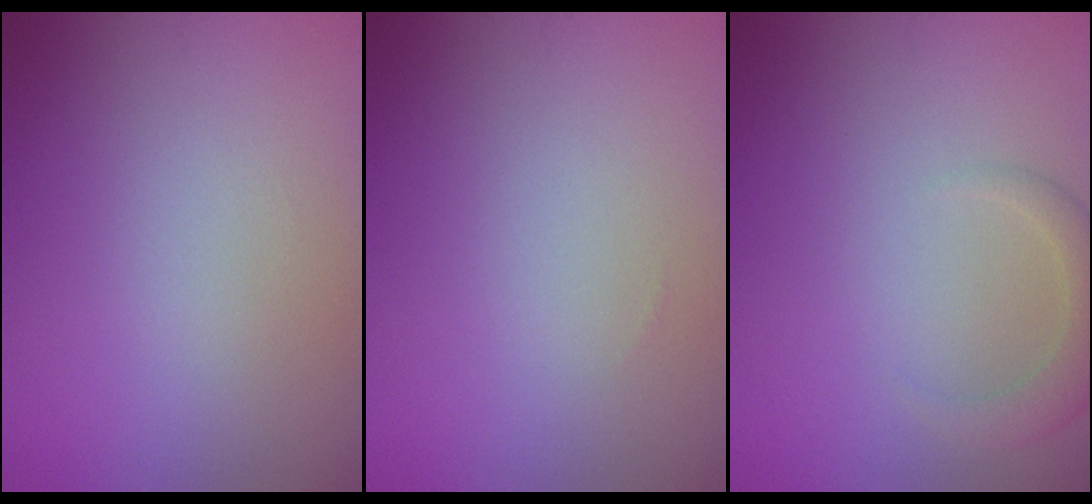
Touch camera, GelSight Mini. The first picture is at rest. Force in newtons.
{"total": 0.0}
{"total": 2.3, "press": 2.3, "slide": 0.2}